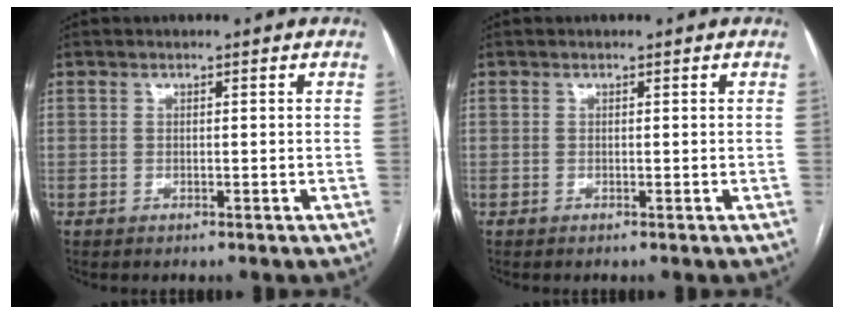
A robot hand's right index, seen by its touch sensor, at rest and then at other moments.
{"total": 0.0}